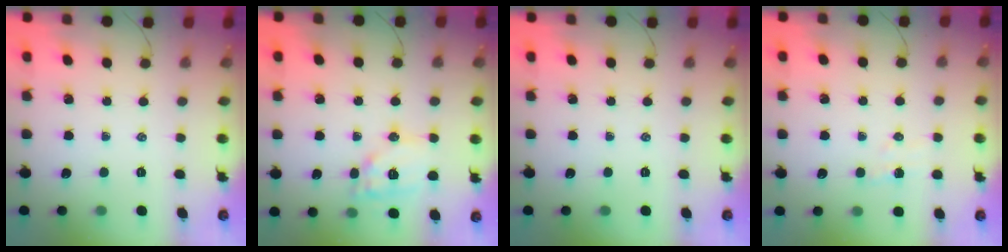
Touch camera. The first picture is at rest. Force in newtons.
{"total": 11.3, "press": 11.3, "slide": 1.1}
{"total": 0.0}
{"total": 3.0, "press": 2.9, "slide": 0.7}